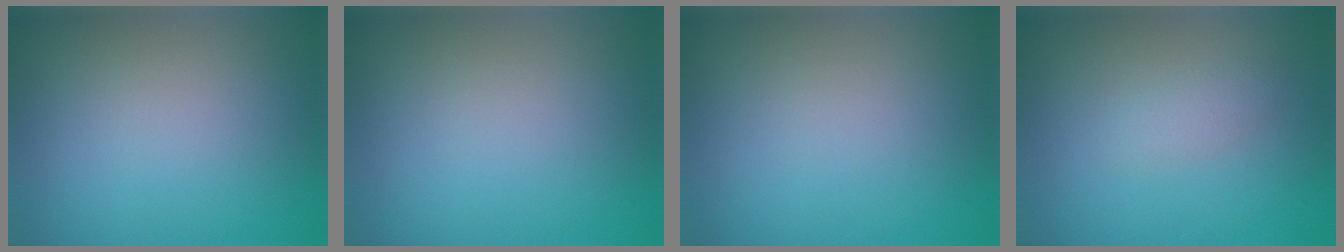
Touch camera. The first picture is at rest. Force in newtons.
{"total": 0.0}
{"total": 0.0}
{"total": 1.2, "press": 1.2, "slide": 0.0}